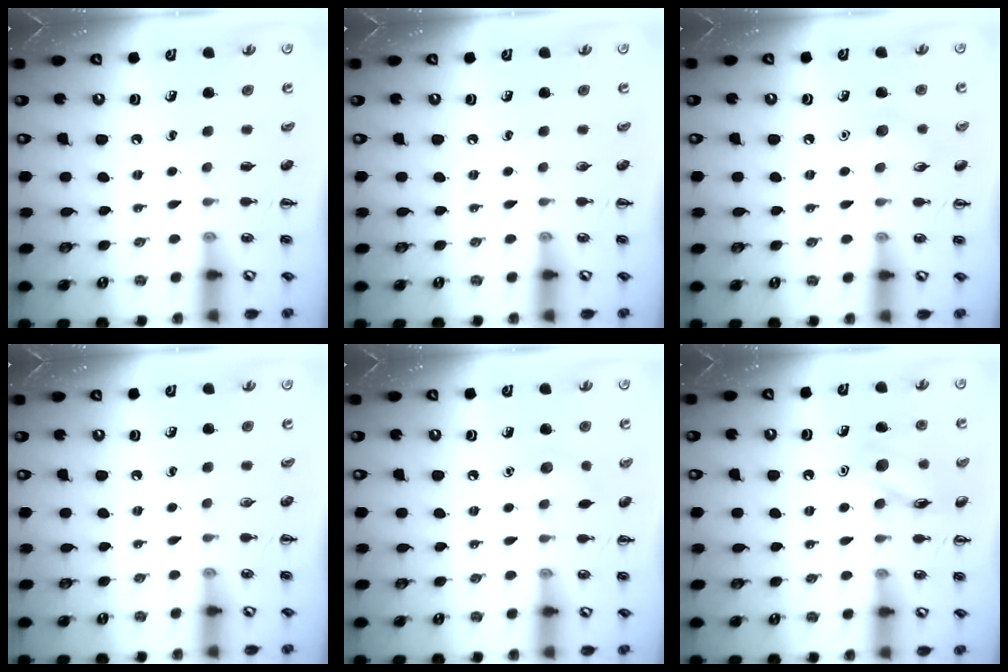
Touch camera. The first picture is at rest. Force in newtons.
{"total": 0.0}
{"total": 6.8, "press": 6.6, "slide": 1.8}
{"total": 0.0}
{"total": 5.3, "press": 5.1, "slide": 1.6}
{"total": 11.7, "press": 11.7, "slide": 0.6}